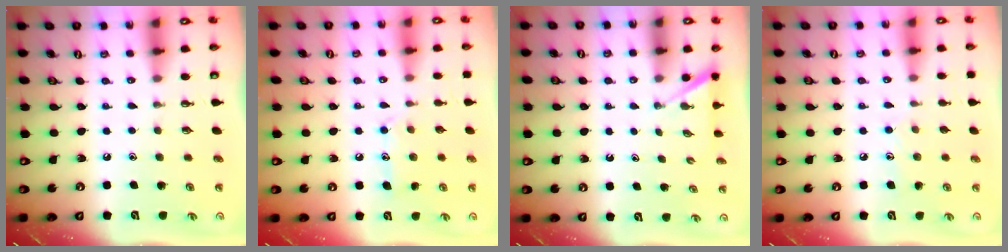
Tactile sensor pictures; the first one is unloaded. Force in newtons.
{"total": 9.6, "press": 9.6, "slide": 0.5}
{"total": 1.2, "press": 1.2, "slide": 0.1}
{"total": 7.1, "press": 7.1, "slide": 0.7}